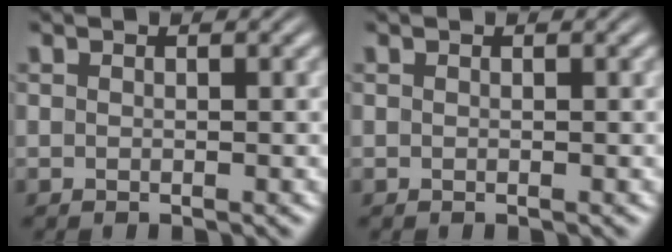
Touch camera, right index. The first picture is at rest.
{"total": 0.0}